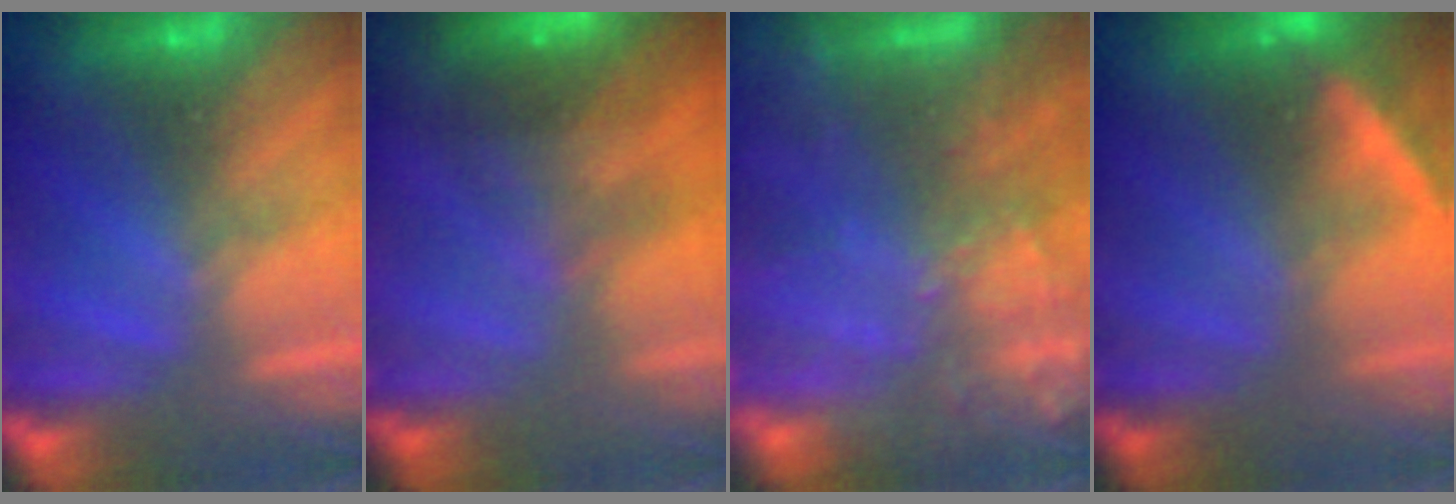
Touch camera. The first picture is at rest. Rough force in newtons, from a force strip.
{"total": 7.0}
{"total": 9.6}
{"total": 2.2}